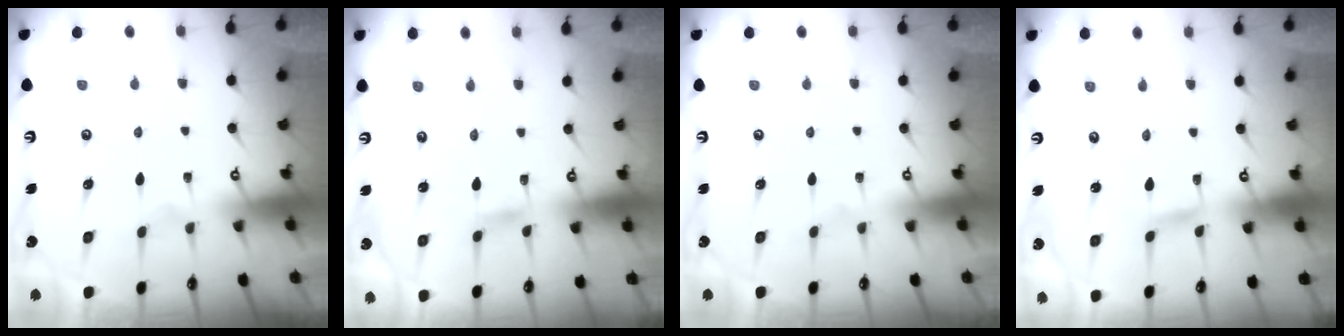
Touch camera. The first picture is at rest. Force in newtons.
{"total": 1.9, "press": 1.9, "slide": 0.1}
{"total": 0.0}
{"total": 2.6, "press": 2.6, "slide": 0.1}